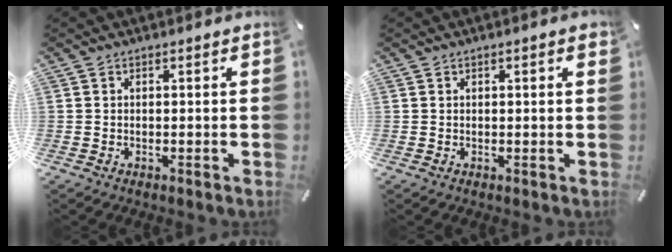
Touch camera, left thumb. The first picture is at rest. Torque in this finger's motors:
{"motor_torque": [-0.09, -0.43, 0.07, 0.18, -0.07]}